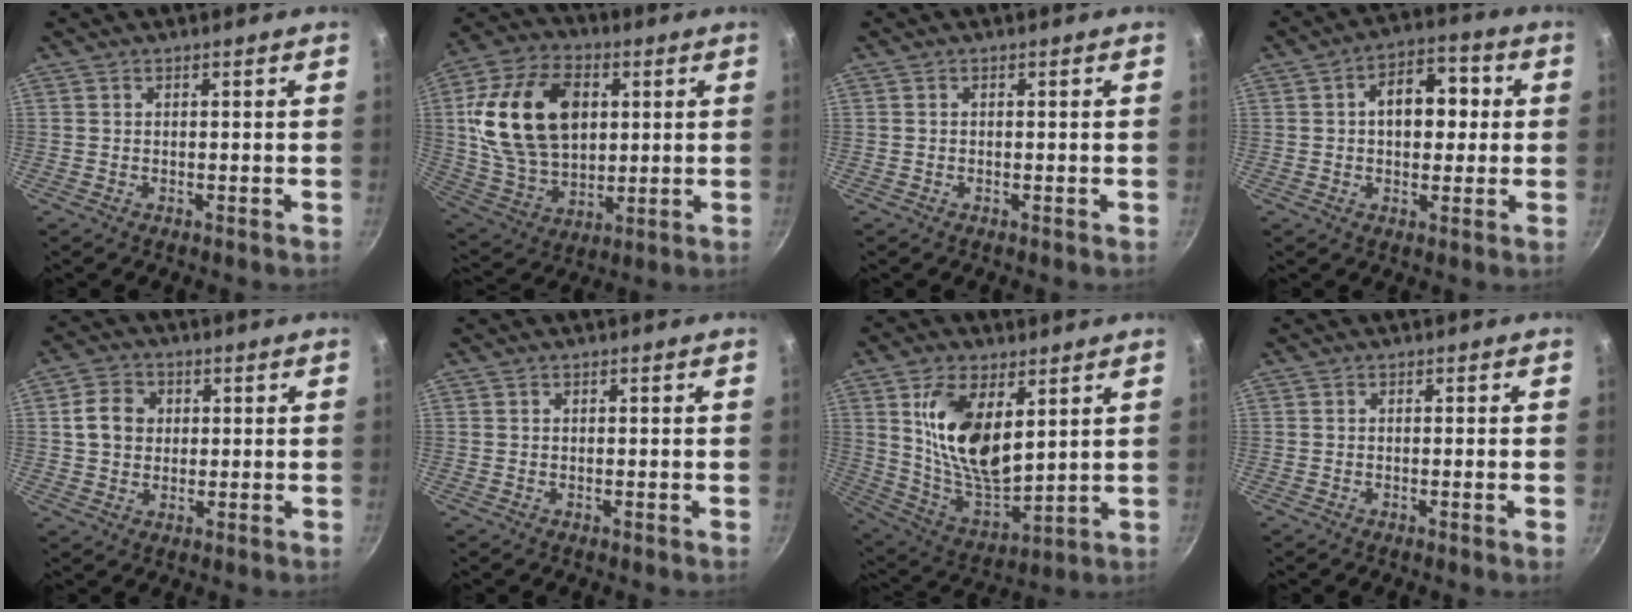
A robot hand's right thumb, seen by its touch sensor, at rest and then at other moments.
{"total": 22.1, "force": [4.3, 15.1, 15.5], "torque": [-0.263, 0.000, 0.079]}
{"total": 0.0}
{"total": 10.4, "force": [1.2, 6.9, 7.7], "torque": [-0.070, 0.021, 0.006]}
{"total": 6.6, "force": [1.1, 5.7, 3.2], "torque": [-0.035, 0.008, 0.013]}
{"total": 0.0}
{"total": 17.1, "force": [5.5, 8.9, 13.5], "torque": [-0.227, -0.042, 0.116]}
{"total": 1.2, "force": [-0.4, -0.3, 1.1], "torque": [-0.020, -0.001, -0.007]}